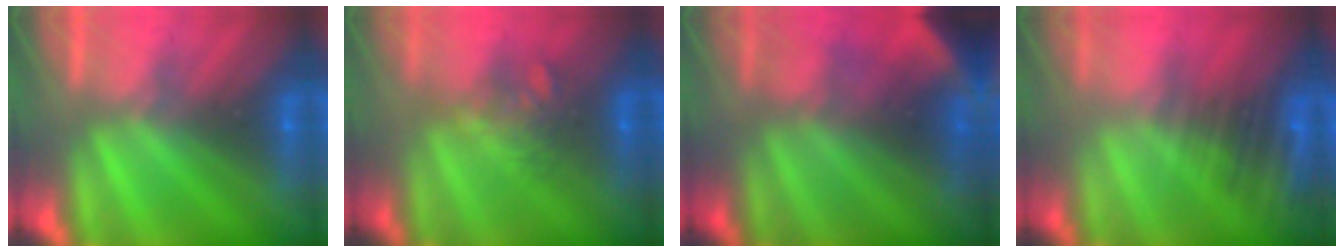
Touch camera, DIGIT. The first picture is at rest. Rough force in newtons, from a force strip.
{"total": 3.9}
{"total": 4.4}
{"total": 5.1}